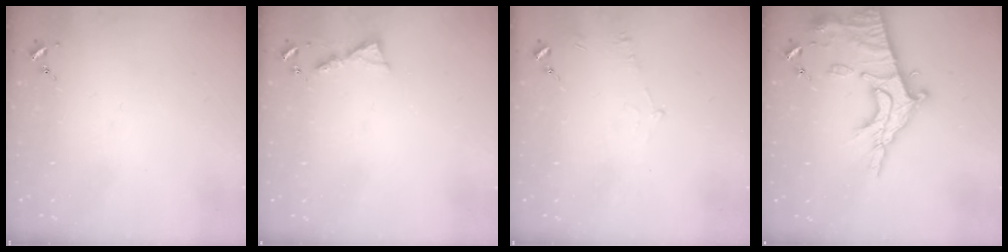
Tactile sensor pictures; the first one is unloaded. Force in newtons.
{"total": 4.9, "press": 4.9, "slide": 0.5}
{"total": 4.5, "press": 4.2, "slide": 1.4}
{"total": 19.8, "press": 19.8, "slide": 1.8}